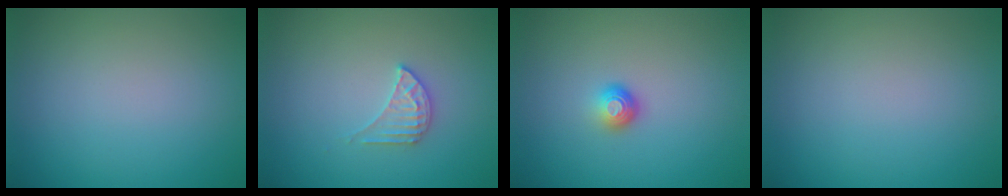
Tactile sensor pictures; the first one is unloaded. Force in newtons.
{"total": 2.1, "press": 2.0, "slide": 0.4}
{"total": 1.6, "press": 1.1, "slide": 1.1}
{"total": 0.0}